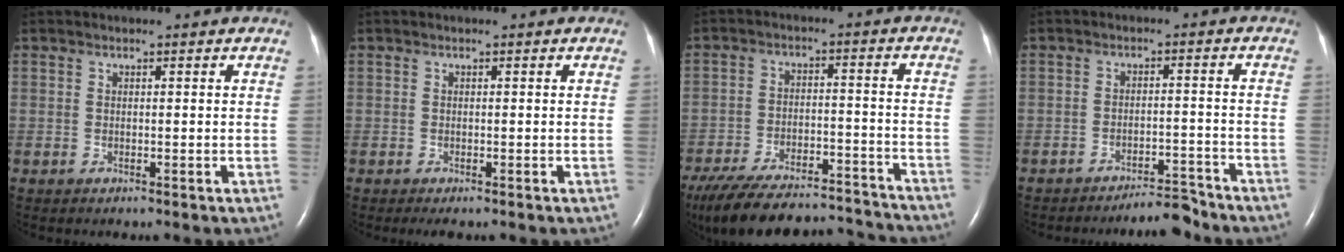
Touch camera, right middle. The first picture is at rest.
{"total": 1.3, "force": [-1.0, 0.3, 0.8], "torque": [-0.012, -0.004, -0.012]}
{"total": 22.8, "force": [-20.6, 5.2, 8.2], "torque": [-0.161, -0.011, -0.297]}
{"total": 4.5, "force": [-4.4, 0.4, 0.8], "torque": [-0.007, -0.005, -0.069]}